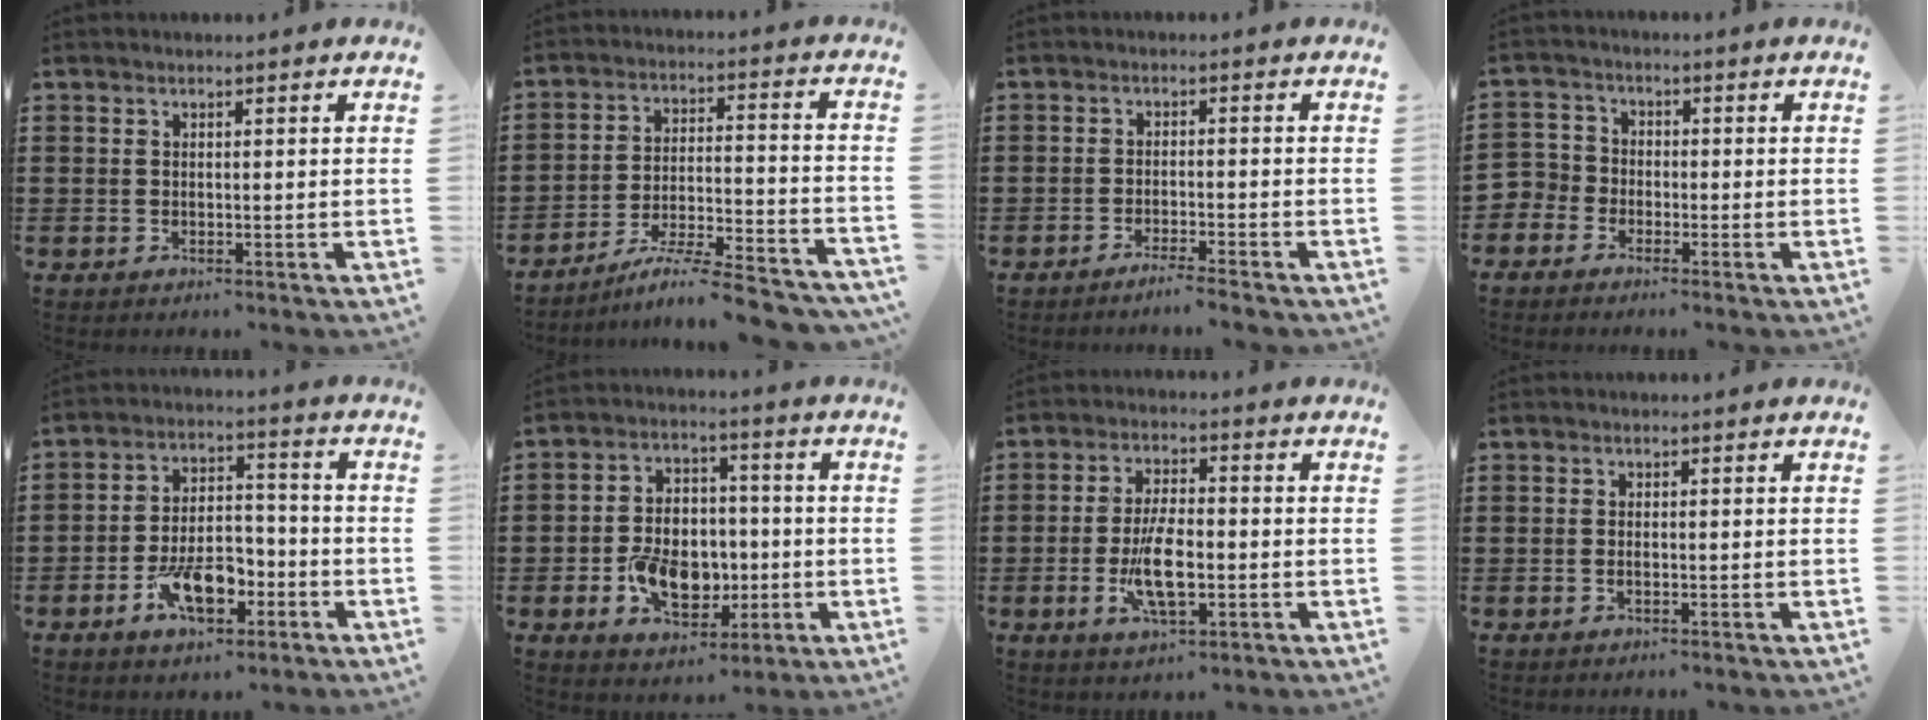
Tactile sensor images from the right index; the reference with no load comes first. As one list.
[{"total": 7.9, "force": [-7.0, -0.1, 3.8], "torque": [-0.058, -0.003, -0.136]}, {"total": 2.0, "force": [-1.8, -0.4, 0.8], "torque": [-0.013, -0.001, -0.034]}, {"total": 3.1, "force": [-2.3, 2.2, 0.2], "torque": [-0.031, 0.000, -0.056]}, {"total": 9.2, "force": [-4.1, 4.8, 6.7], "torque": [-0.116, 0.002, -0.075]}, {"total": 9.3, "force": [-2.4, 6.4, 6.2], "torque": [-0.113, 0.010, -0.041]}, {"total": 8.3, "force": [-1.9, 3.1, 7.5], "torque": [-0.159, -0.012, -0.035]}, {"total": 0.7, "force": [-0.2, 0.0, 0.6], "torque": [-0.015, -0.008, -0.001]}]